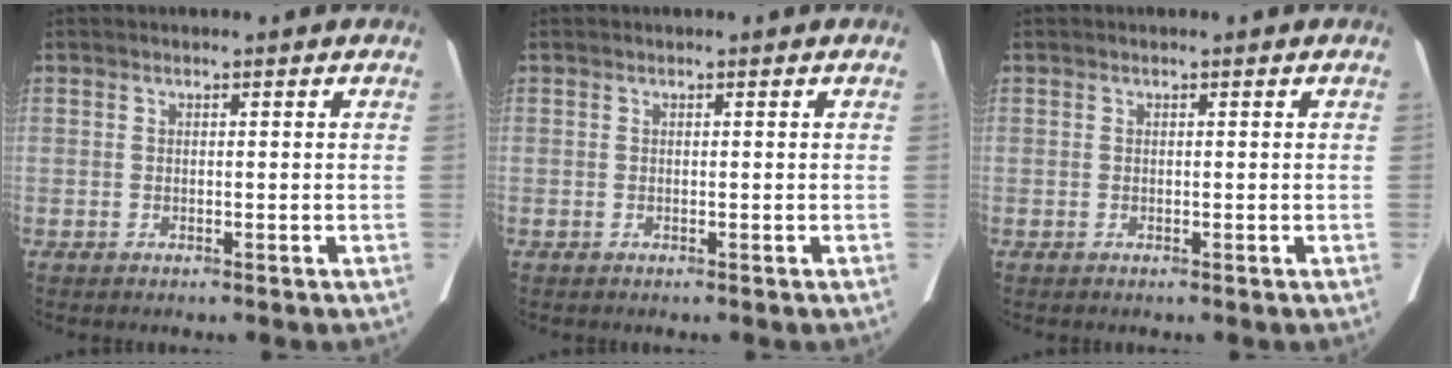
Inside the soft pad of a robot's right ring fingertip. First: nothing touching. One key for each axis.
{"total": 0.0}
{"total": 0.0}